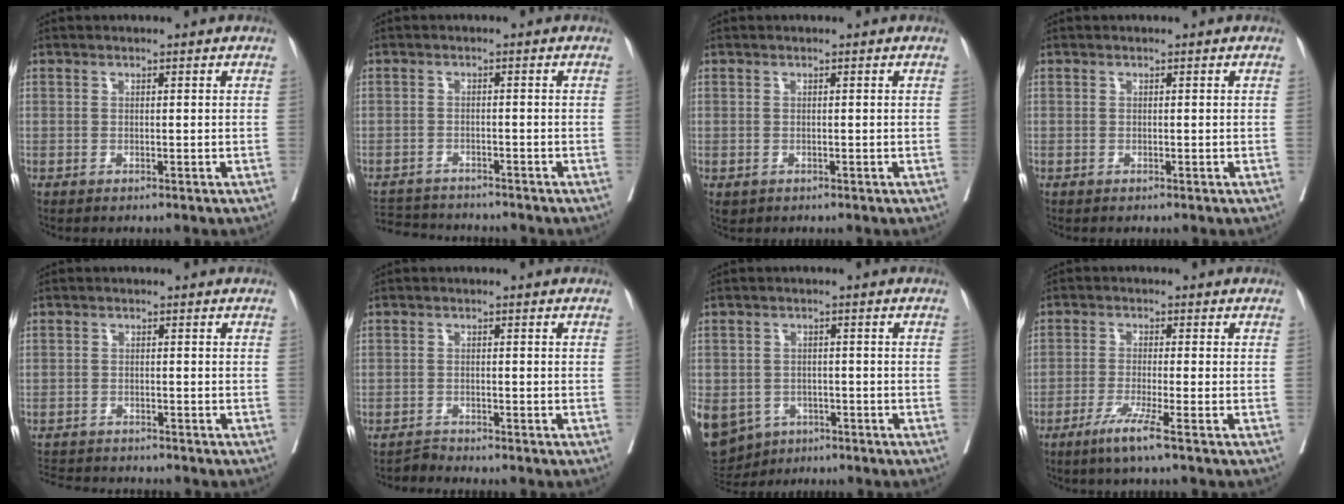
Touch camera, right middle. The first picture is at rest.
{"total": 7.2, "force": [-6.9, 1.3, 1.1], "torque": [-0.017, 0.000, -0.108]}
{"total": 0.8, "force": [-0.3, 0.7, 0.3], "torque": [-0.007, 0.001, 0.003]}
{"total": 0.0}
{"total": 6.0, "force": [-5.6, 2.0, 0.9], "torque": [-0.008, -0.004, -0.089]}
{"total": 1.3, "force": [-1.1, -0.4, -0.5], "torque": [0.010, -0.013, -0.019]}
{"total": 16.8, "force": [-7.7, 13.5, 6.4], "torque": [-0.202, -0.005, -0.101]}
{"total": 4.6, "force": [-2.8, -0.8, 3.6], "torque": [-0.068, -0.013, -0.059]}